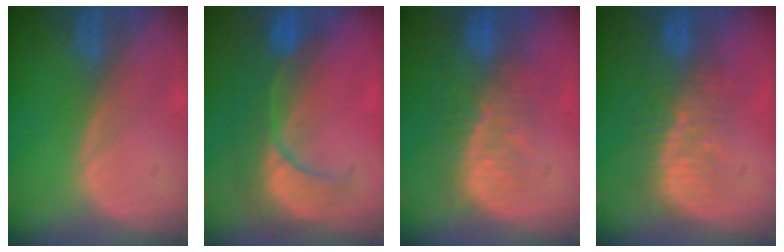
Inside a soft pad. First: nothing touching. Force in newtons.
{"total": 8.4, "press": 8.3, "slide": 1.3}
{"total": 10.1, "press": 8.5, "slide": 5.5}
{"total": 8.2, "press": 7.6, "slide": 3.1}